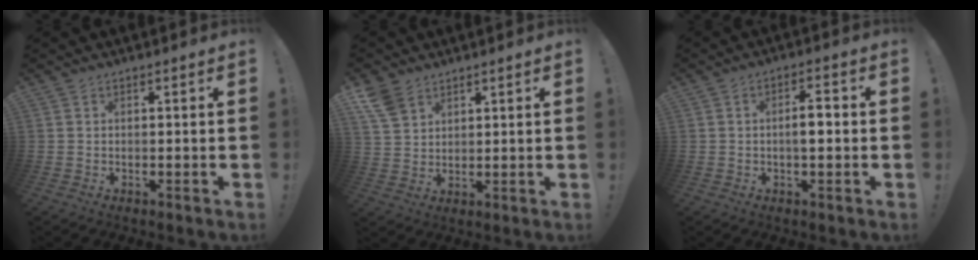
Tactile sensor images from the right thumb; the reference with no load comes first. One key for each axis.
{"total": 7.2, "fx": 4.8, "fy": 4.4, "fz": 3.1, "tx": -0.056, "ty": -0.020, "tz": 0.097}
{"total": 5.0, "fx": -0.6, "fy": 1.7, "fz": 4.6, "tx": -0.076, "ty": 0.006, "tz": -0.015}